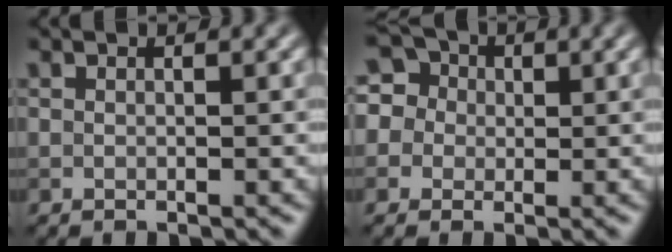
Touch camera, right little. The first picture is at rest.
{"total": 7.0, "force": [2.1, 6.1, 2.7], "torque": [-0.051, 0.051, 0.001]}